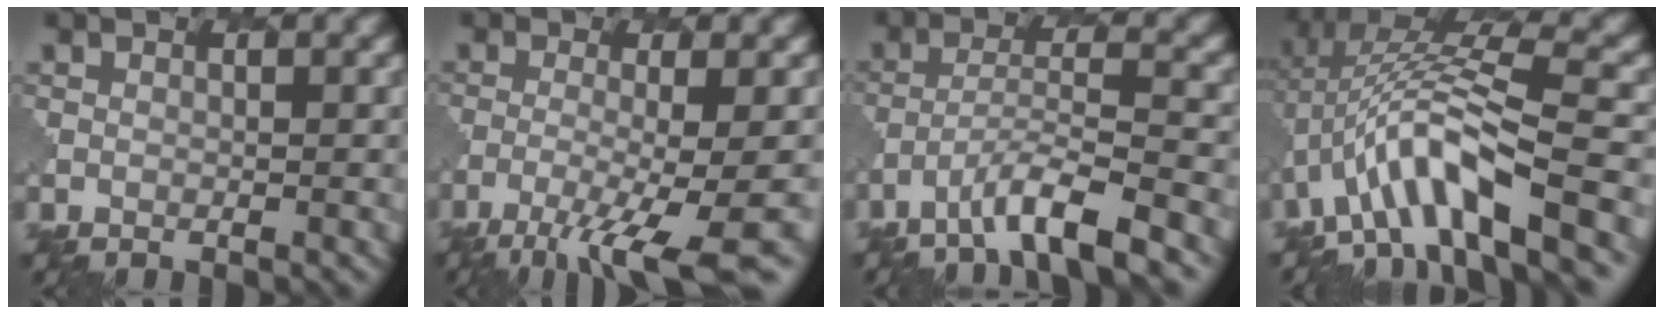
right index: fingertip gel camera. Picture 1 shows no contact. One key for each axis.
{"total": 8.3, "fx": -4.9, "fy": 1.4, "fz": 6.5, "tx": -0.099, "ty": -0.010, "tz": -0.081}
{"total": 5.5, "fx": -3.9, "fy": 0.6, "fz": 3.7, "tx": -0.064, "ty": 0.005, "tz": -0.070}
{"total": 9.0, "fx": -3.0, "fy": 2.8, "fz": 8.0, "tx": -0.143, "ty": 0.018, "tz": -0.054}